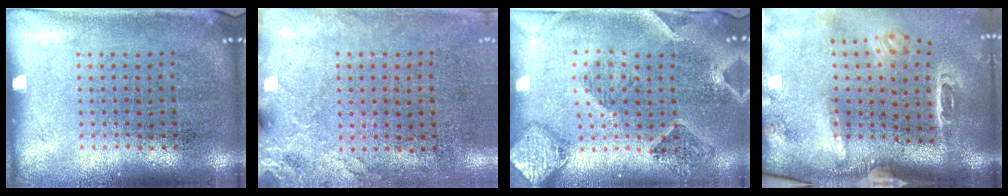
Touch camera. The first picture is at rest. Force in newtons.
{"total": 2.6, "press": 2.1, "slide": 1.5}
{"total": 1.5, "press": 1.4, "slide": 0.3}
{"total": 3.2, "press": 2.1, "slide": 2.4}